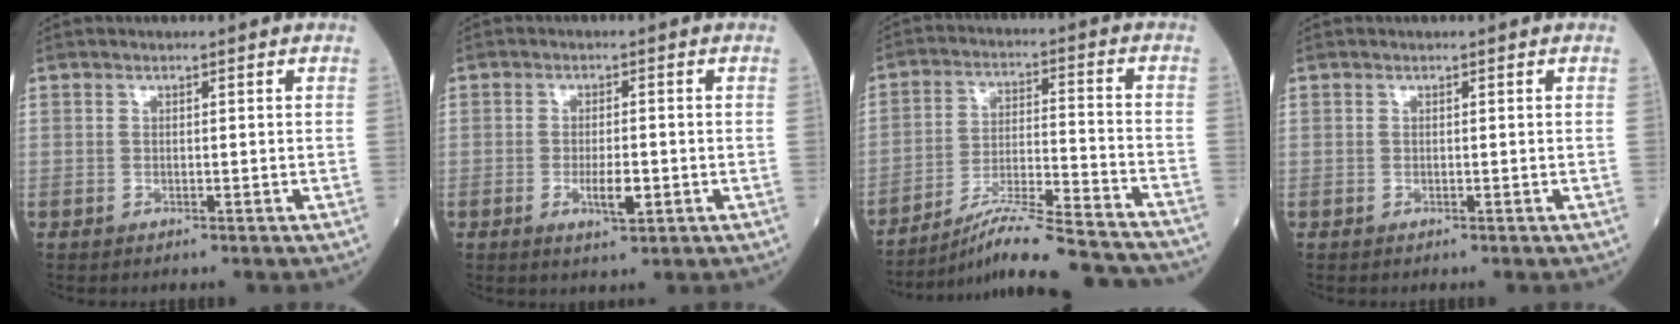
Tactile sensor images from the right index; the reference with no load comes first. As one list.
[{"total": 3.8, "force": [-1.1, 1.0, 3.5], "torque": [-0.064, -0.002, -0.014]}, {"total": 19.3, "force": [-17.9, 0.0, 7.2], "torque": [-0.103, -0.007, -0.271]}, {"total": 0.0}]